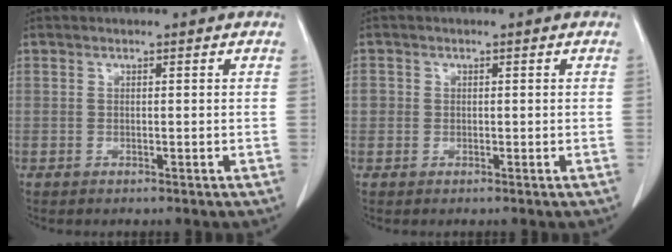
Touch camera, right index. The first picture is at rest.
{"total": 1.4, "force": [-0.1, 1.4, 0.3], "torque": [0.004, 0.007, -0.002]}